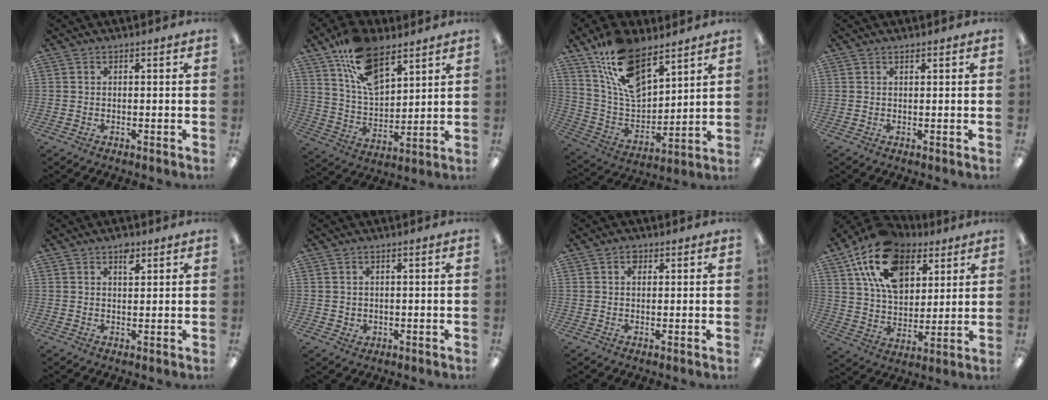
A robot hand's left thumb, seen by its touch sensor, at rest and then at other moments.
{"total": 15.8, "force": [10.1, 7.8, 9.3], "torque": [-0.168, -0.039, 0.184]}
{"total": 16.5, "force": [11.3, 7.5, 9.5], "torque": [-0.190, -0.051, 0.208]}
{"total": 0.6, "force": [0.6, 0.1, 0.1], "torque": [-0.003, 0.001, 0.010]}
{"total": 3.3, "force": [2.2, 1.5, 2.0], "torque": [-0.019, -0.008, 0.034]}
{"total": 1.7, "force": [0.8, 1.5, 0.2], "torque": [0.001, 0.000, 0.011]}
{"total": 1.9, "force": [0.8, 1.3, 1.2], "torque": [-0.016, 0.001, 0.012]}
{"total": 18.7, "force": [10.5, 11.5, 10.4], "torque": [-0.190, -0.030, 0.193]}